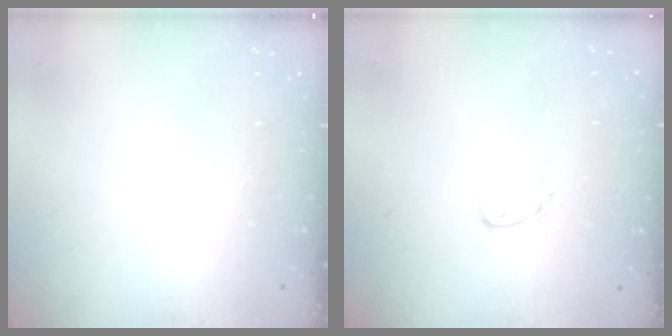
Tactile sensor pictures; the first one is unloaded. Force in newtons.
{"total": 4.8, "press": 4.7, "slide": 0.3}